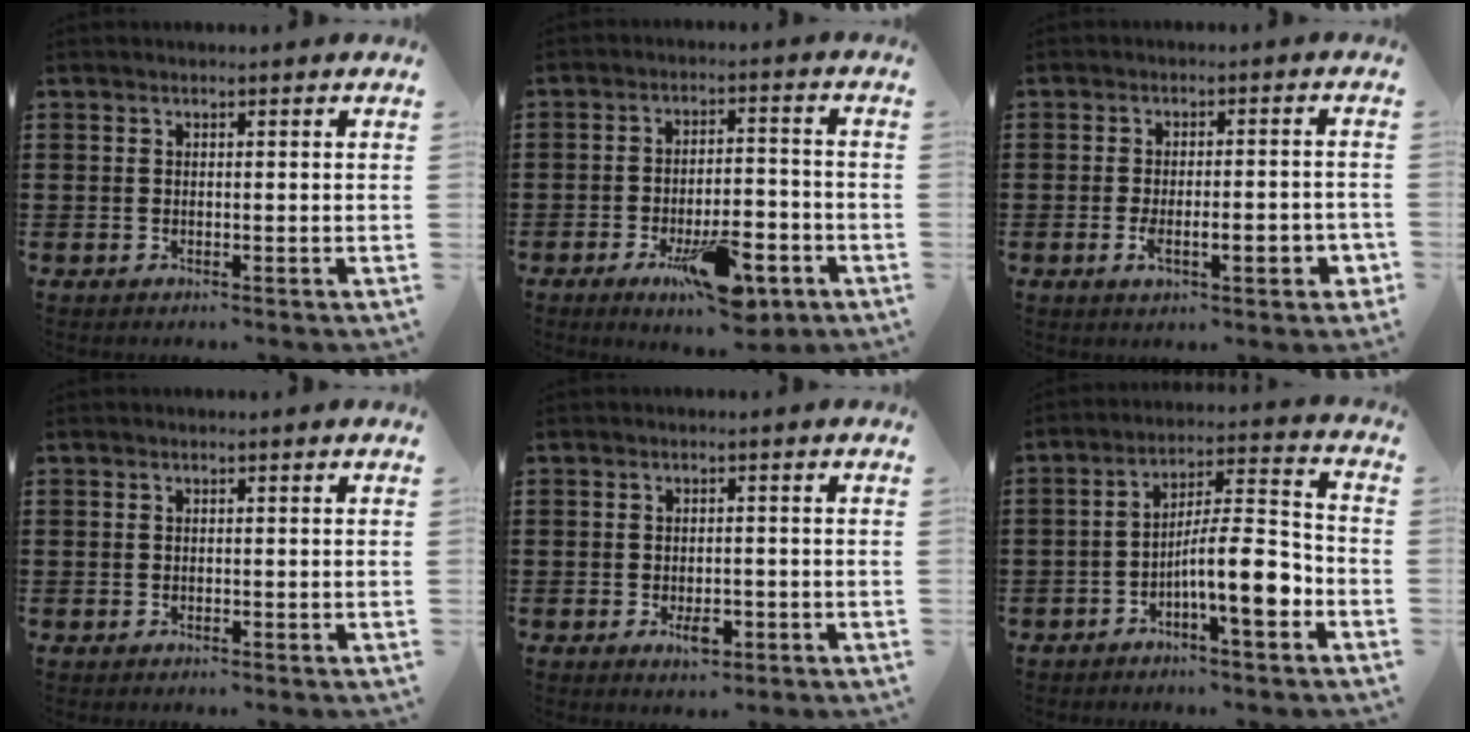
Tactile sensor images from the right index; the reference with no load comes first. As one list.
[{"total": 10.8, "force": [-5.3, 3.9, 8.5], "torque": [-0.134, 0.007, -0.087]}, {"total": 5.5, "force": [-1.8, 1.6, 4.9], "torque": [-0.081, -0.004, -0.035]}, {"total": 0.0}, {"total": 2.7, "force": [-1.0, 1.3, 2.2], "torque": [-0.039, 0.001, -0.017]}, {"total": 10.4, "force": [-4.2, 2.2, 9.2], "torque": [-0.159, 0.007, -0.074]}]